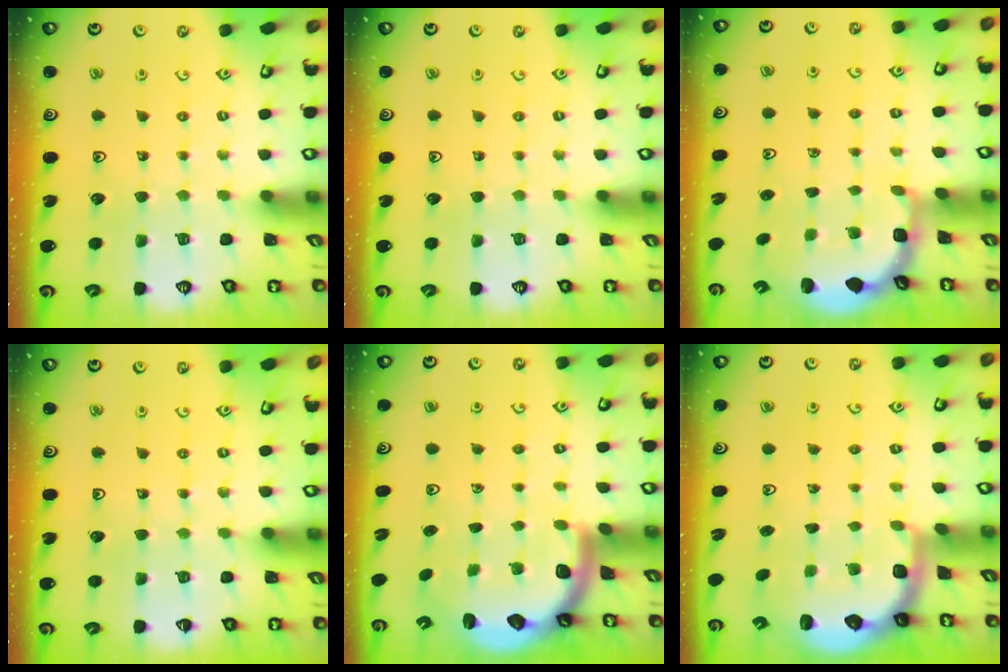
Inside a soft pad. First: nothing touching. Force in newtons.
{"total": 0.0}
{"total": 2.7, "press": 2.3, "slide": 1.4}
{"total": 2.1, "press": 2.1, "slide": 0.2}
{"total": 2.8, "press": 2.8, "slide": 0.5}
{"total": 3.0, "press": 2.1, "slide": 2.1}